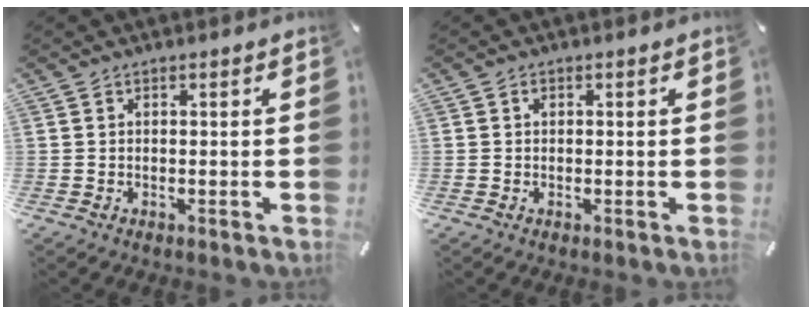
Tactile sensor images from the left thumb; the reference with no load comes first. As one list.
[{"total": 0.7, "force": [0.1, 0.5, 0.4], "torque": [-0.009, 0.002, 0.002]}]